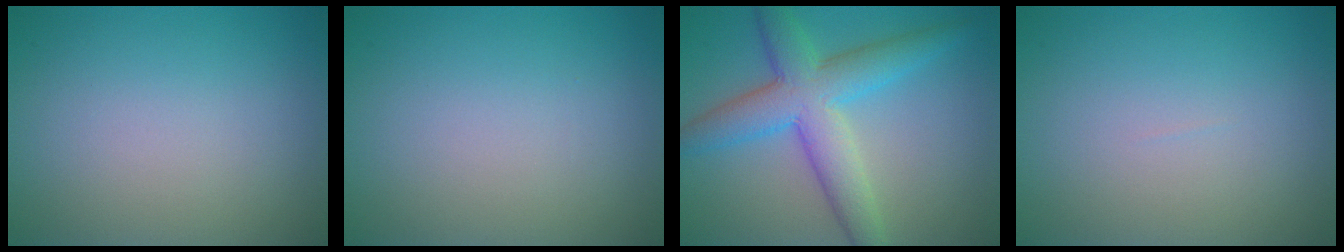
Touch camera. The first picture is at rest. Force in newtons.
{"total": 0.0}
{"total": 6.7, "press": 6.7, "slide": 0.2}
{"total": 0.0}